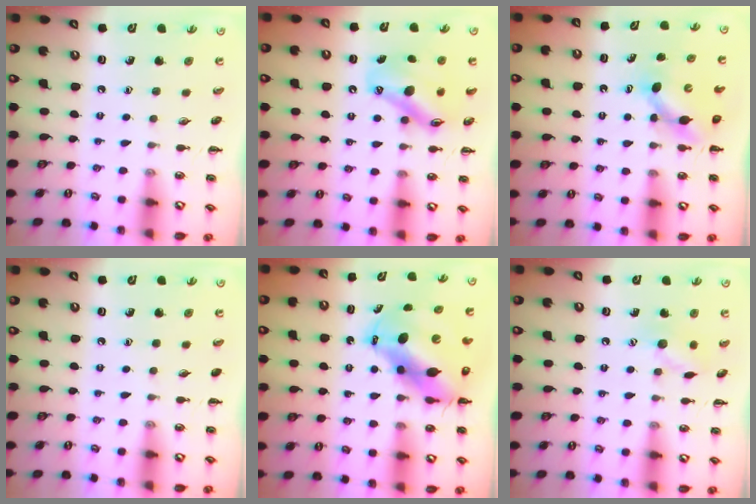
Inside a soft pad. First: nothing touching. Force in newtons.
{"total": 12.1, "press": 11.7, "slide": 3.3}
{"total": 5.2, "press": 5.2, "slide": 0.6}
{"total": 0.0}
{"total": 12.4, "press": 12.0, "slide": 3.4}
{"total": 8.3, "press": 8.2, "slide": 0.9}